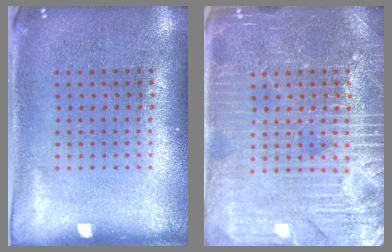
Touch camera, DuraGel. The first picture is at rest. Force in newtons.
{"total": 4.0, "press": 4.0, "slide": 0.6}